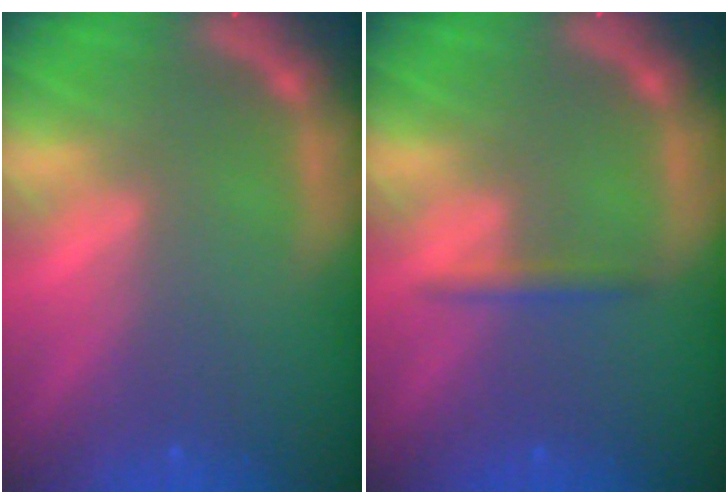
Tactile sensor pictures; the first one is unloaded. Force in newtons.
{"total": 1.4}